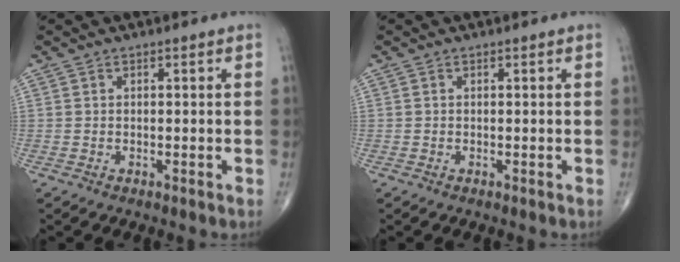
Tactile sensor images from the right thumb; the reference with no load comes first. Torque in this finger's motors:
{"motor_torque": [0.18, 0.00, 0.08, -0.04, -0.03]}